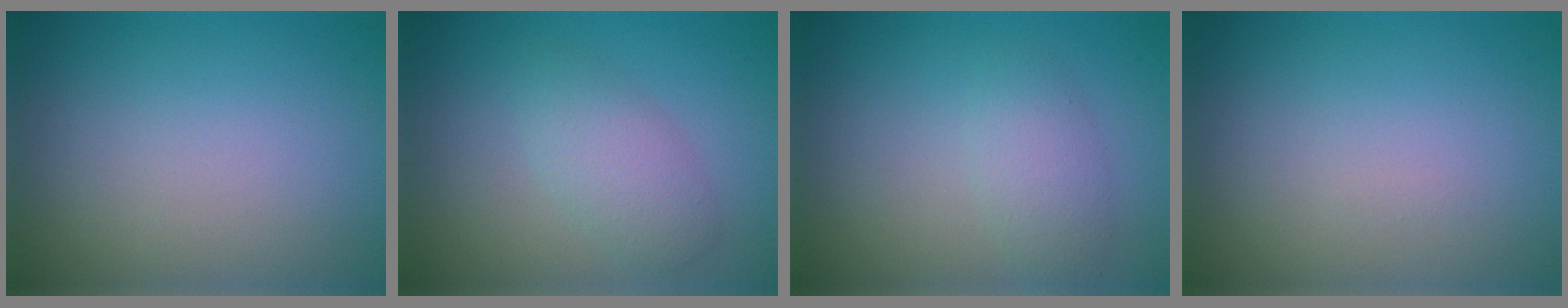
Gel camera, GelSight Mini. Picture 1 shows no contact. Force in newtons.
{"total": 2.9, "press": 2.9, "slide": 0.2}
{"total": 2.4, "press": 2.4, "slide": 0.1}
{"total": 0.0}